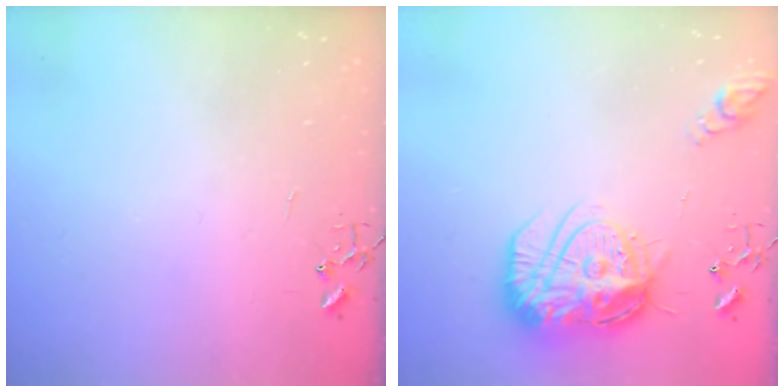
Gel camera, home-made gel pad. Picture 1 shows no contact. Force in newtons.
{"total": 19.4, "press": 19.3, "slide": 1.7}